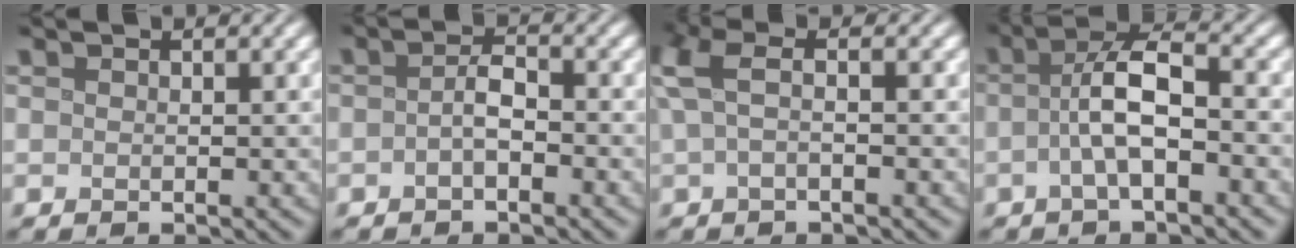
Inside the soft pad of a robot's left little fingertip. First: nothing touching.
{"total": 1.9, "force": [-0.8, 0.6, 1.6], "torque": [-0.033, 0.006, -0.019]}
{"total": 3.5, "force": [0.3, 1.1, 3.3], "torque": [-0.076, 0.012, -0.002]}
{"total": 4.7, "force": [-0.9, 1.4, 4.4], "torque": [-0.083, 0.015, -0.026]}